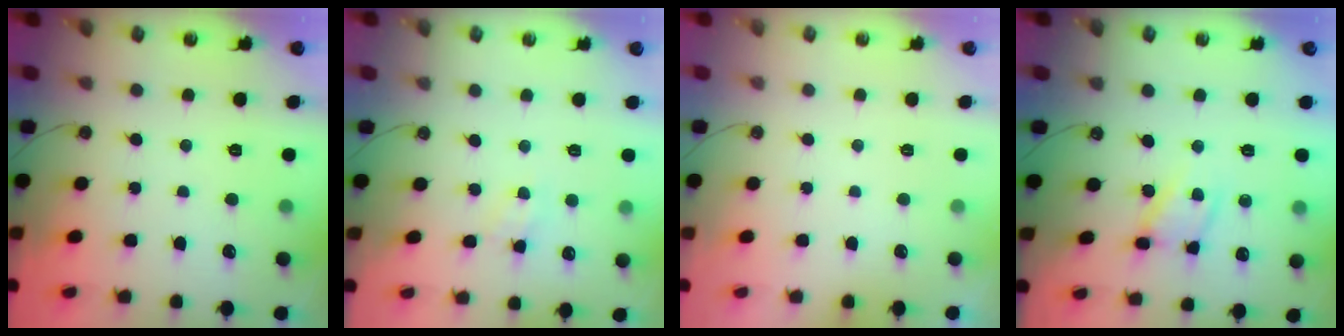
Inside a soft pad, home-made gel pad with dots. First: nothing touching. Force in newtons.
{"total": 3.1, "press": 3.1, "slide": 0.5}
{"total": 0.0}
{"total": 10.3, "press": 10.2, "slide": 0.8}